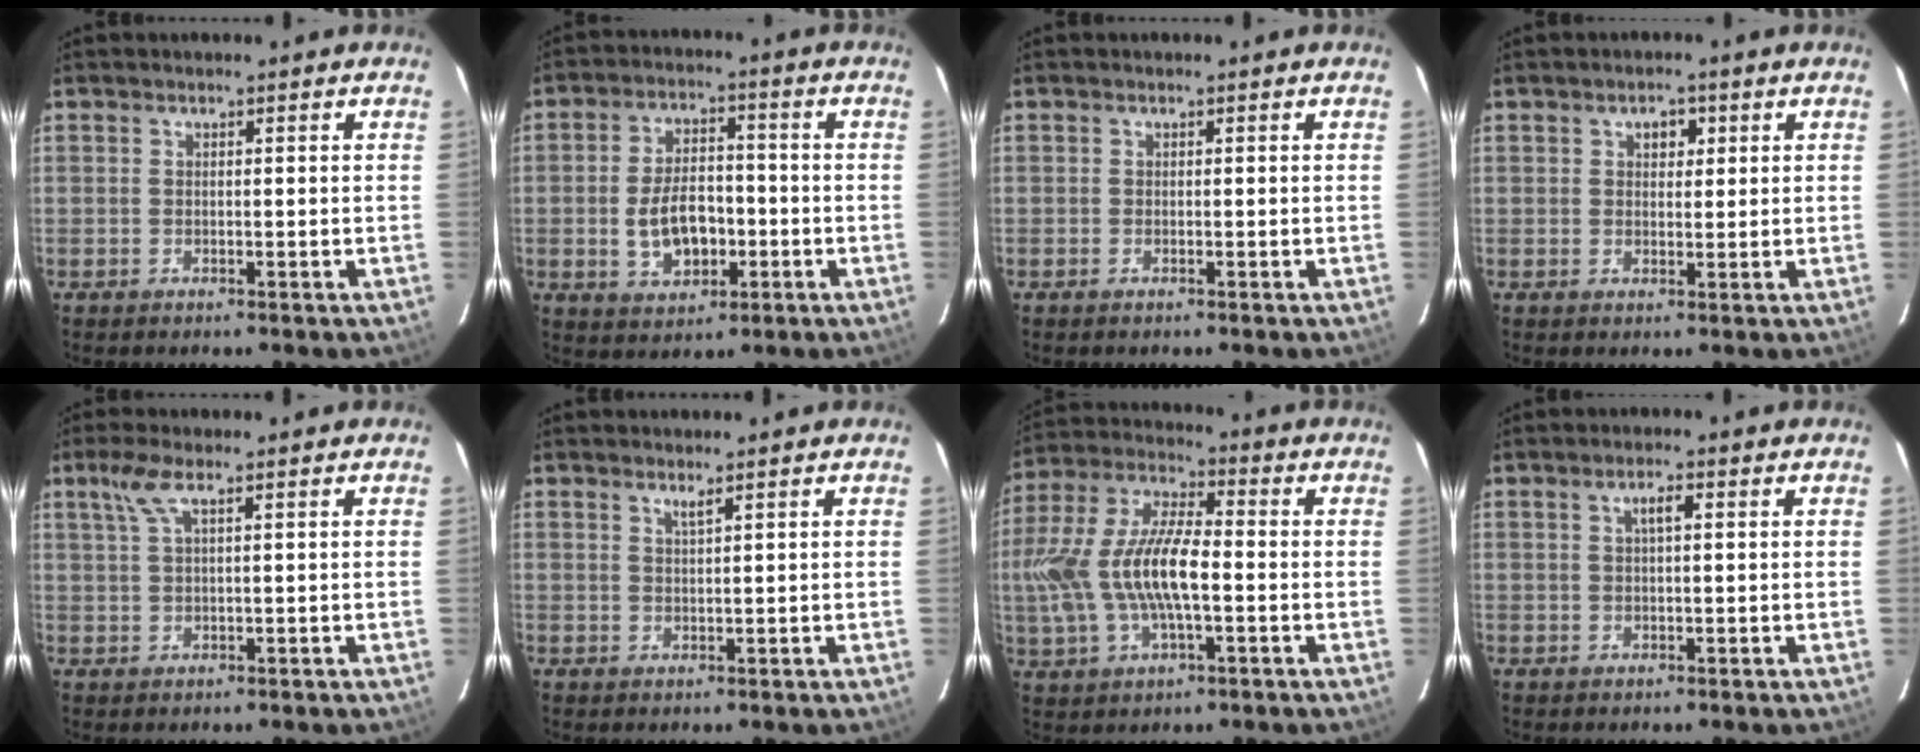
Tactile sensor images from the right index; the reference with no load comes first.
{"total": 9.5, "force": [-2.3, 5.7, 7.2], "torque": [-0.143, 0.013, -0.027]}
{"total": 0.0}
{"total": 2.6, "force": [1.0, 2.0, 1.4], "torque": [-0.016, 0.010, 0.016]}
{"total": 3.3, "force": [1.6, 0.2, 2.9], "torque": [-0.062, 0.006, 0.036]}
{"total": 1.0, "force": [0.8, -0.2, 0.7], "torque": [-0.010, -0.002, 0.012]}
{"total": 16.5, "force": [-2.3, 6.6, 14.9], "torque": [-0.310, 0.004, -0.041]}
{"total": 1.9, "force": [0.5, 0.4, 1.8], "torque": [-0.033, 0.007, 0.009]}